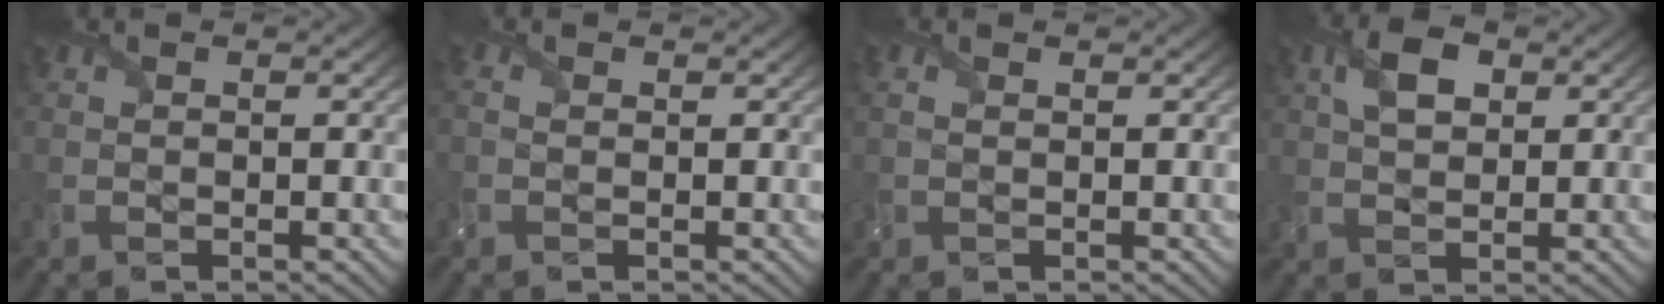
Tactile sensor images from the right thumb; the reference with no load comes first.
{"total": 1.6, "force": [-0.1, 1.3, 0.9], "torque": [-0.026, -0.003, -0.001]}
{"total": 1.6, "force": [0.5, 1.0, 1.1], "torque": [-0.032, 0.001, 0.012]}
{"total": 4.8, "force": [1.7, 2.9, 3.5], "torque": [-0.077, 0.007, 0.027]}